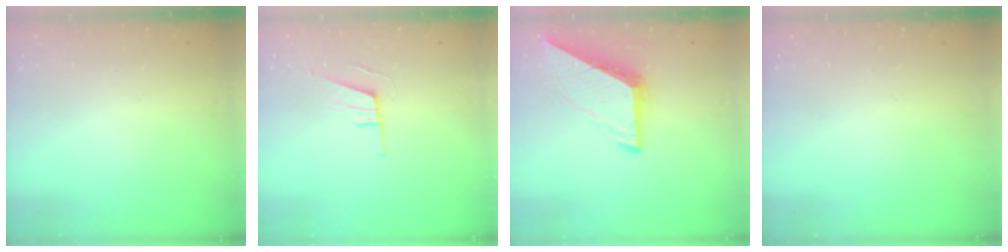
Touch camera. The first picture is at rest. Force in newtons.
{"total": 6.4, "press": 5.9, "slide": 2.5}
{"total": 8.2, "press": 8.2, "slide": 0.6}
{"total": 0.0}